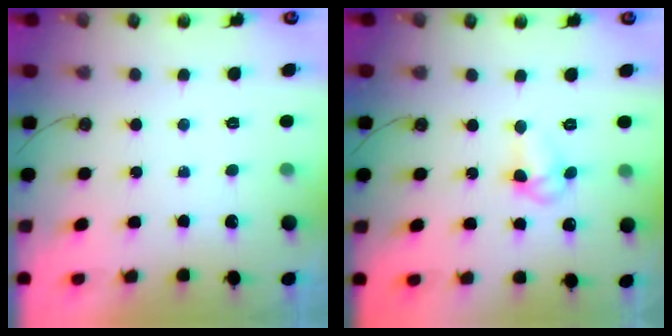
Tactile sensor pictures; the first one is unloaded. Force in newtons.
{"total": 6.7, "press": 6.7, "slide": 0.6}